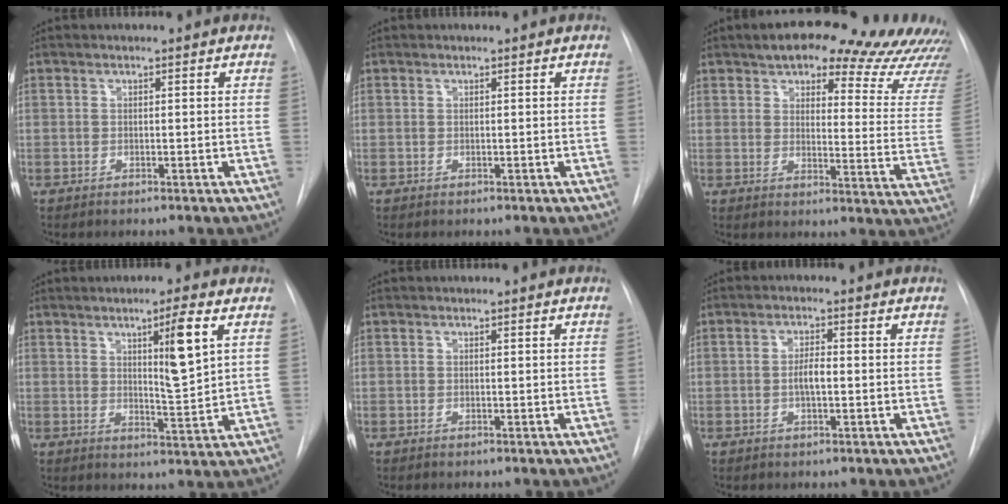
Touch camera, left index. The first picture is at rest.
{"total": 0.0}
{"total": 23.2, "force": [19.9, 5.3, 10.6], "torque": [-0.126, -0.052, 0.219]}
{"total": 7.5, "force": [3.0, 0.1, 6.9], "torque": [-0.111, -0.011, 0.050]}
{"total": 0.0}
{"total": 2.6, "force": [-0.3, 0.7, 2.5], "torque": [-0.048, 0.003, -0.006]}